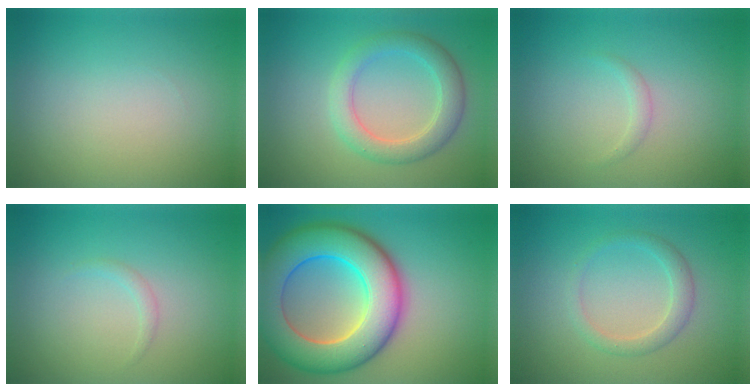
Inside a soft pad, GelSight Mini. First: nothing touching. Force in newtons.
{"total": 3.8, "press": 3.8, "slide": 0.0}
{"total": 0.8, "press": 0.8, "slide": 0.0}
{"total": 0.7, "press": 0.7, "slide": 0.1}
{"total": 11.7, "press": 11.7, "slide": 0.5}
{"total": 2.0, "press": 2.0, "slide": 0.1}